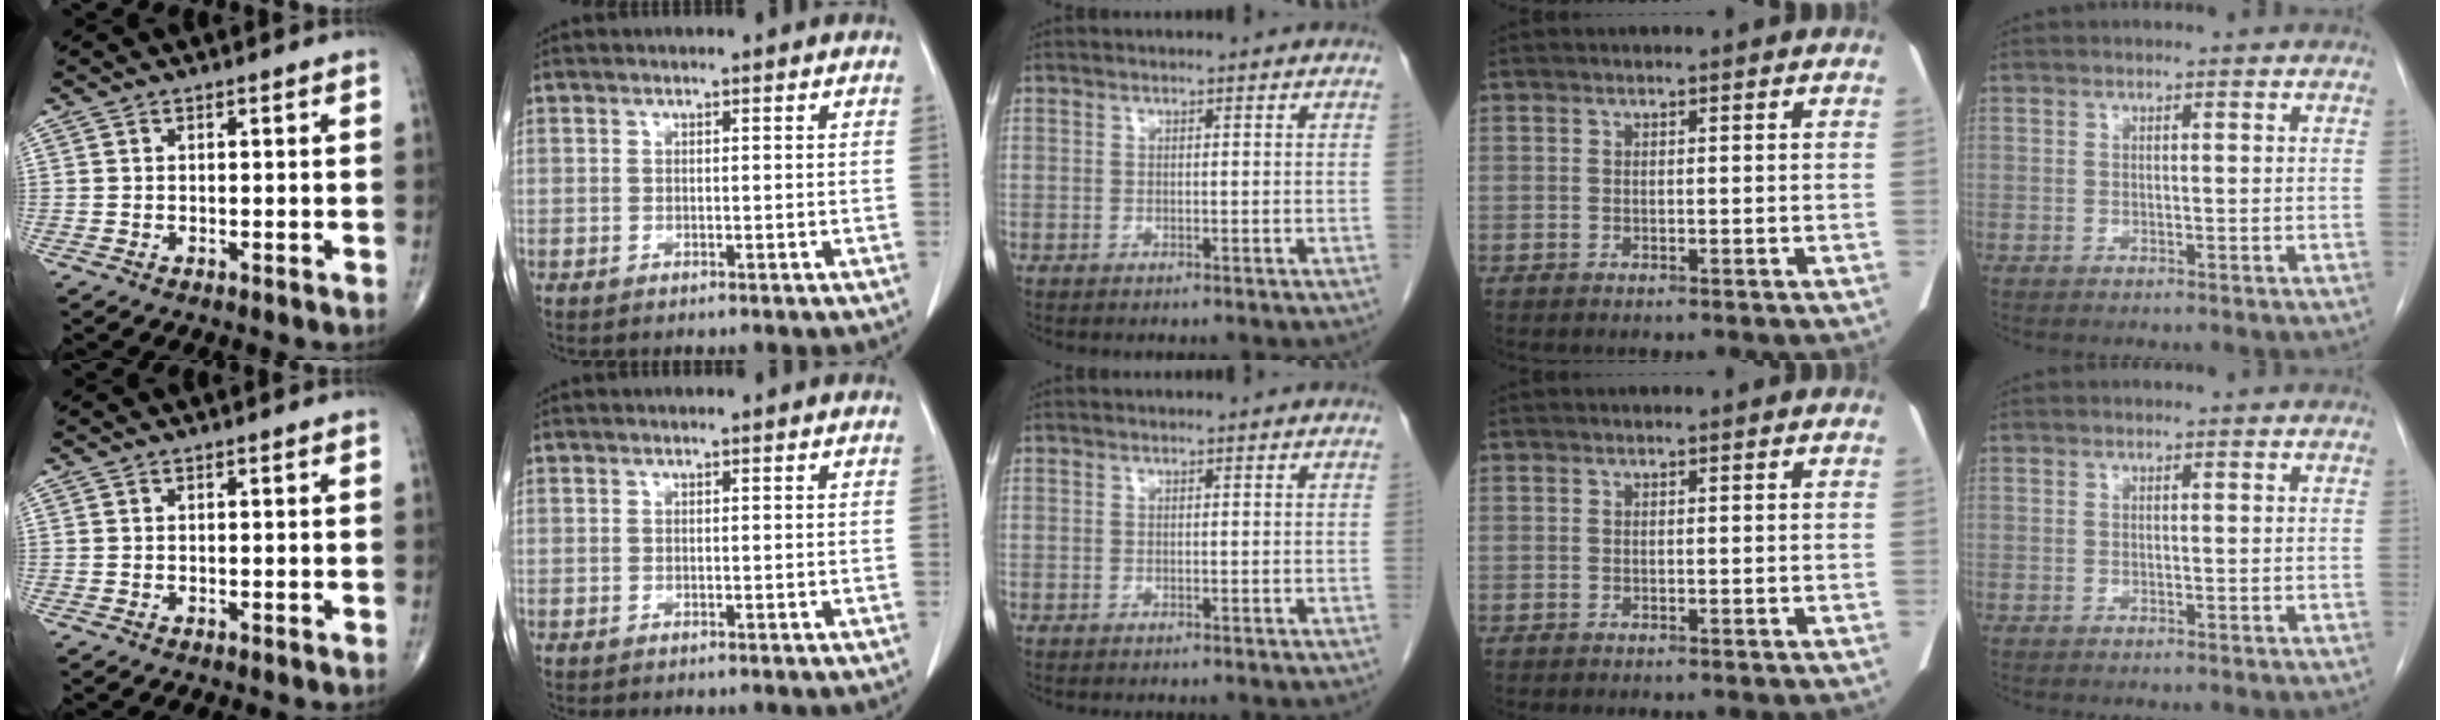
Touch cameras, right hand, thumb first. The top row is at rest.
{}